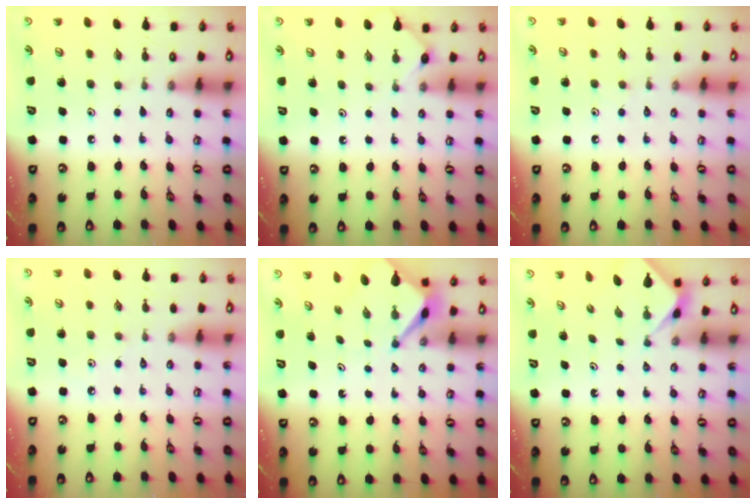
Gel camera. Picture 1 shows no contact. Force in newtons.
{"total": 3.0, "press": 3.0, "slide": 0.4}
{"total": 4.6, "press": 4.6, "slide": 0.5}
{"total": 2.8, "press": 2.7, "slide": 0.6}
{"total": 3.3, "press": 3.3, "slide": 0.2}
{"total": 2.3, "press": 2.3, "slide": 0.1}